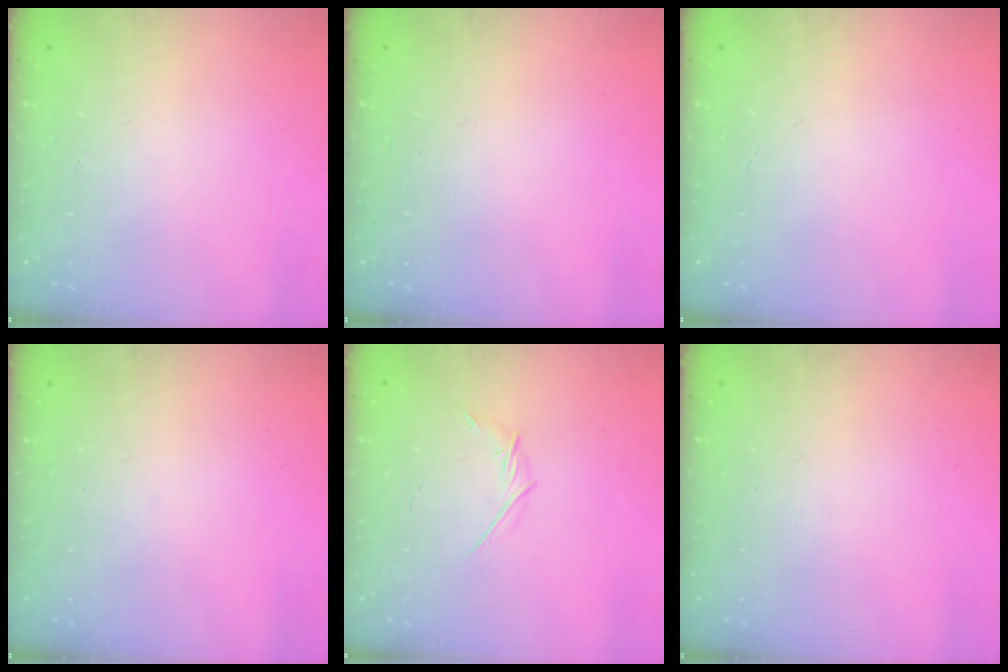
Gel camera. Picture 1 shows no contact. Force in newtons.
{"total": 0.0}
{"total": 0.0}
{"total": 0.0}
{"total": 3.6, "press": 3.4, "slide": 0.9}
{"total": 0.0}